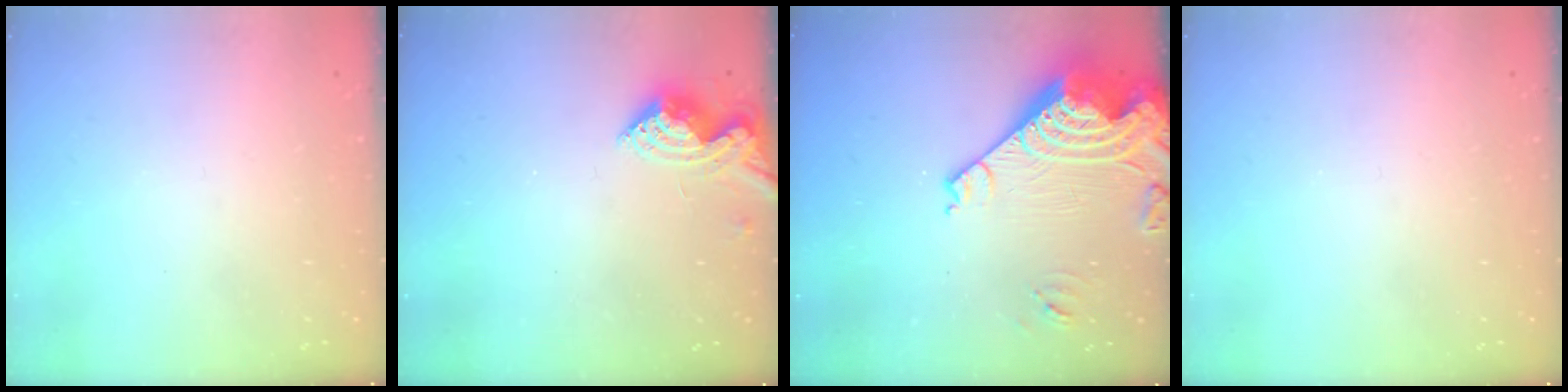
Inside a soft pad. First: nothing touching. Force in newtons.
{"total": 8.2, "press": 8.2, "slide": 0.2}
{"total": 16.2, "press": 16.1, "slide": 1.8}
{"total": 0.0}